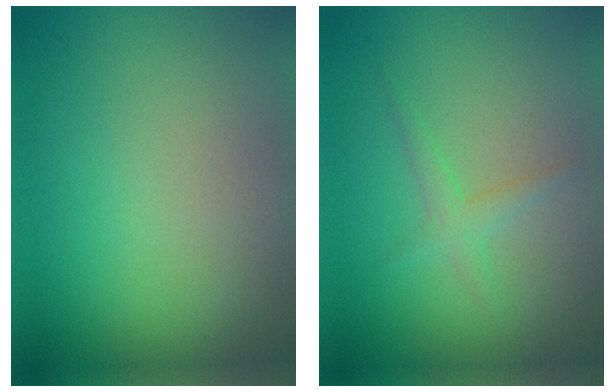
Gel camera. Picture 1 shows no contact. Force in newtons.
{"total": 1.4, "press": 1.4, "slide": 0.0}